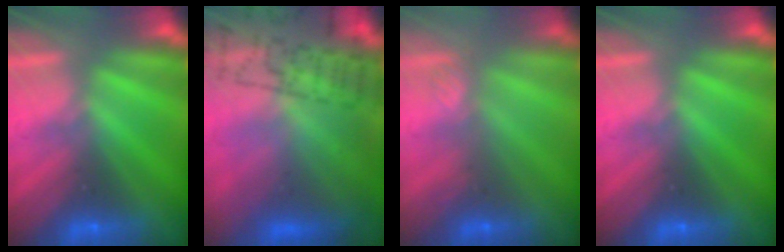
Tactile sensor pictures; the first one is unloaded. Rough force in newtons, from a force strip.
{"total": 9.1}
{"total": 2.7}
{"total": 0.0}